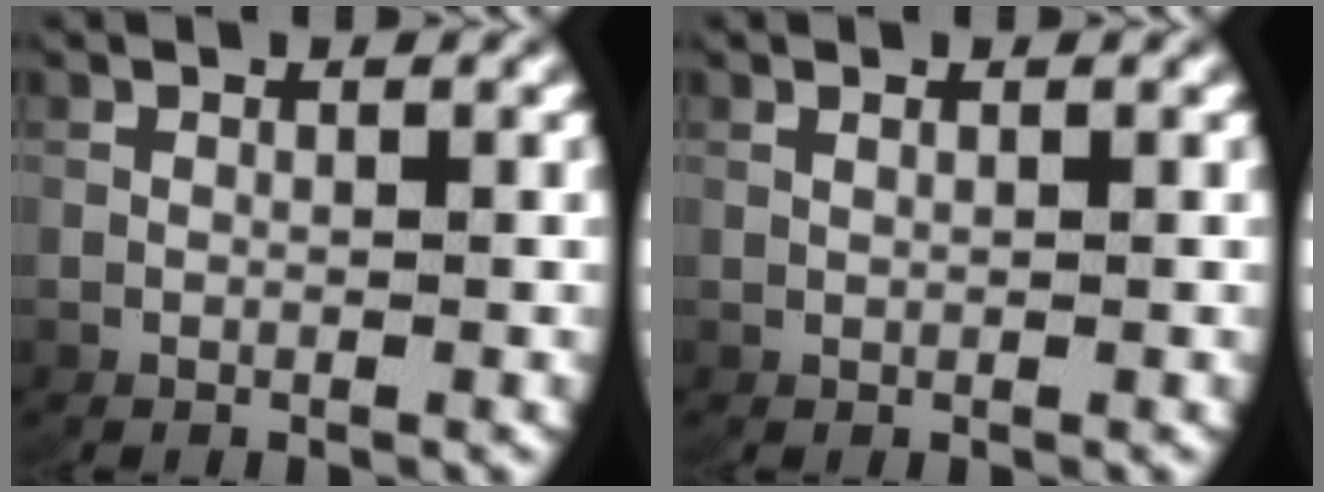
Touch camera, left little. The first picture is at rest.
{"total": 0.7, "force": [0.4, -0.6, 0.1], "torque": [-0.002, 0.000, 0.013]}